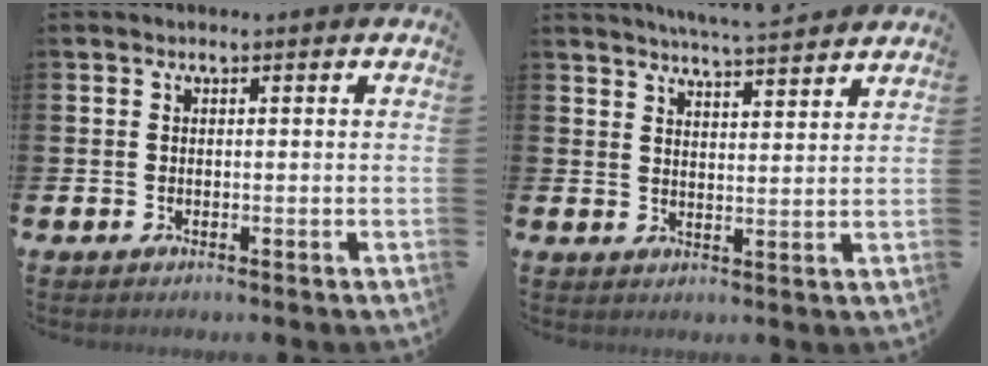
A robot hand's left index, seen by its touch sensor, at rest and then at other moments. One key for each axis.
{"total": 5.5, "fx": 5.4, "fy": -0.6, "fz": 0.7, "tx": -0.022, "ty": -0.032, "tz": 0.095}